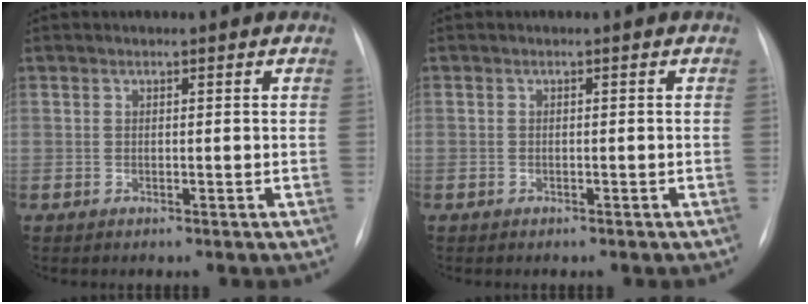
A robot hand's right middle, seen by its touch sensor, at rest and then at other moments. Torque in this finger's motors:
{"motor_torque": [0.92, -1.11, -0.84, -0.21]}